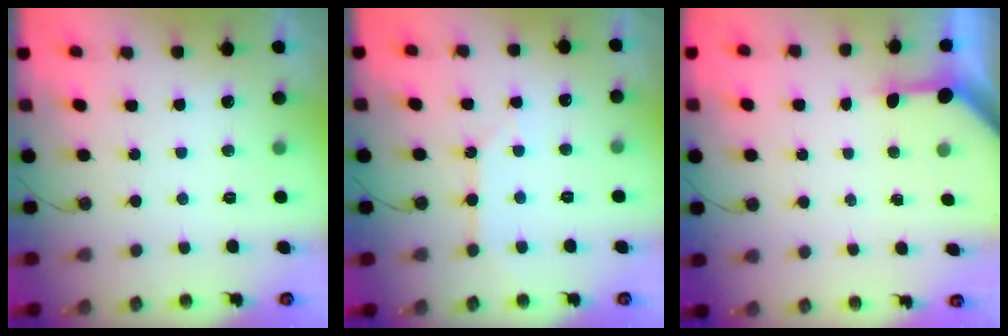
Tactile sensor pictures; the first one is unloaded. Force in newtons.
{"total": 2.6, "press": 2.5, "slide": 0.3}
{"total": 3.2, "press": 3.2, "slide": 0.4}